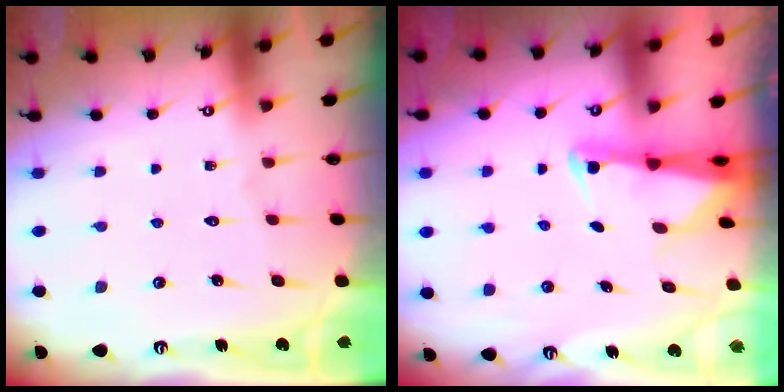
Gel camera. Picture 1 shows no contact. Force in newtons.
{"total": 2.5, "press": 2.4, "slide": 0.5}